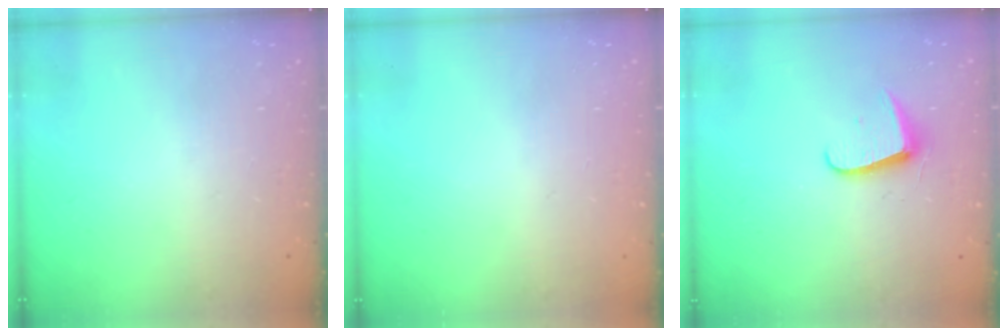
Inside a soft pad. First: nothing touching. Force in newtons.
{"total": 0.6, "press": 0.6, "slide": 0.2}
{"total": 6.8, "press": 6.8, "slide": 0.7}